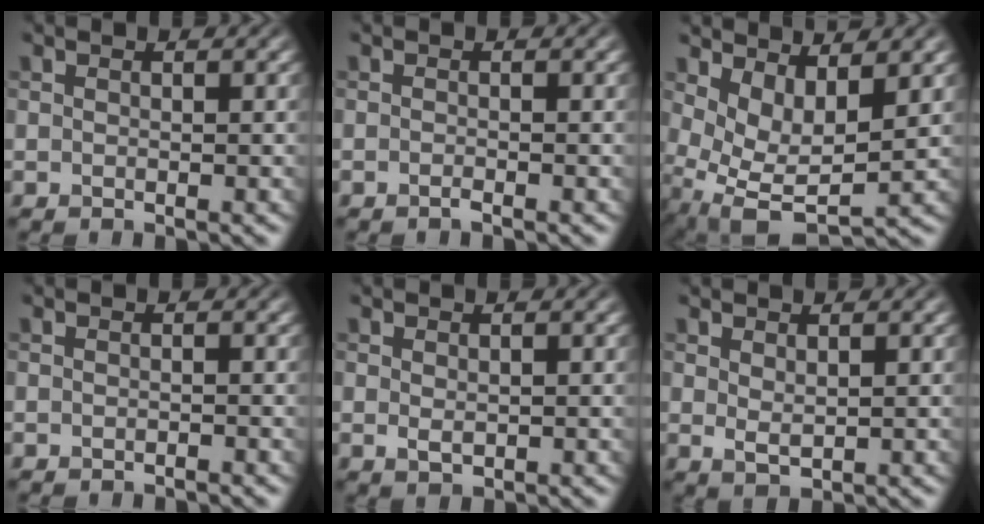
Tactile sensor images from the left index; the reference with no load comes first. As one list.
[{"total": 0.6, "force": [-0.4, 0.1, 0.4], "torque": [-0.007, 0.001, -0.009]}, {"total": 5.5, "force": [1.4, 2.8, 4.5], "torque": [-0.089, -0.016, 0.036]}, {"total": 0.5, "force": [-0.5, 0.0, 0.2], "torque": [0.001, 0.001, -0.008]}, {"total": 1.2, "force": [0.0, 0.7, 0.9], "torque": [-0.018, -0.003, 0.005]}, {"total": 1.4, "force": [0.8, 0.6, 1.0], "torque": [-0.020, -0.004, 0.020]}]